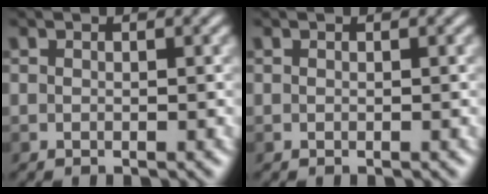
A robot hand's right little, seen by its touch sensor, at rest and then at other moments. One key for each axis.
{"total": 0.0}